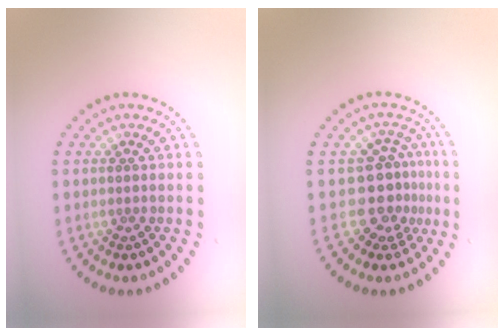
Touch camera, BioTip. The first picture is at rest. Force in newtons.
{"total": 3.5, "press": 2.6, "slide": 2.3}